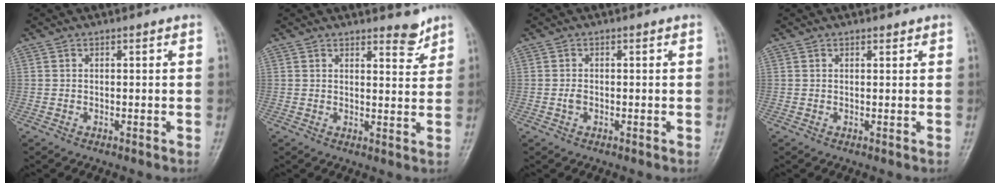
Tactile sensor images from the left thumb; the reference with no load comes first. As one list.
[{"total": 3.8, "force": [3.2, 1.3, 1.4], "torque": [-0.002, -0.027, 0.045]}, {"total": 1.1, "force": [-0.2, 0.8, 0.8], "torque": [-0.013, 0.000, -0.004]}, {"total": 0.9, "force": [0.8, 0.4, 0.2], "torque": [0.001, -0.006, 0.010]}]